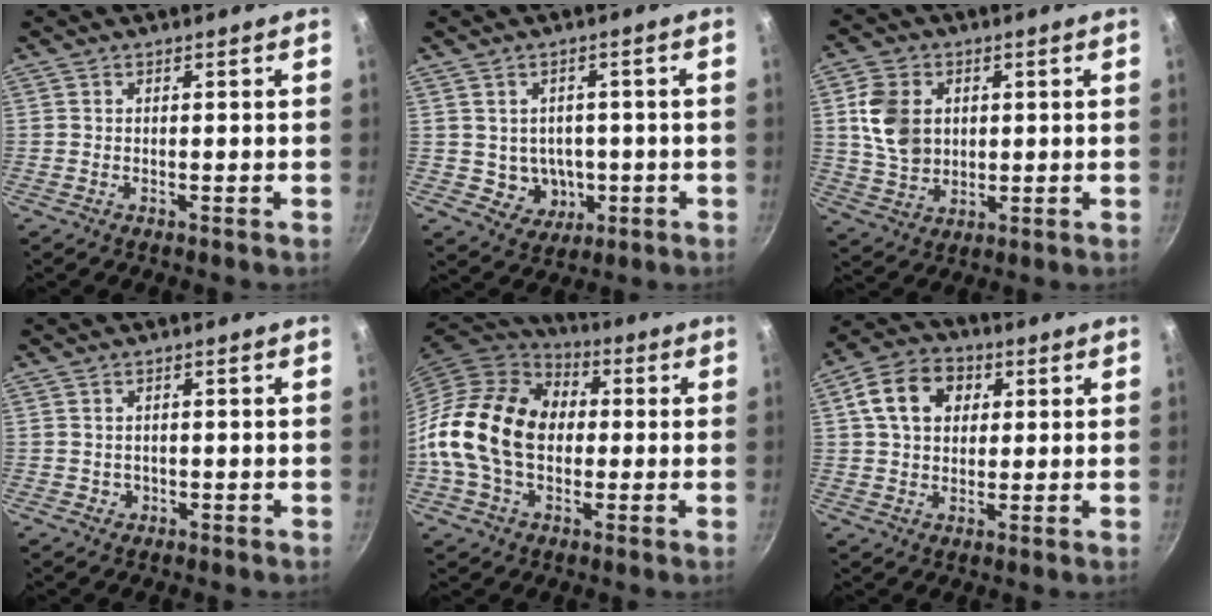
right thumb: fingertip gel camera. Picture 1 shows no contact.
{"total": 6.2, "force": [-0.6, 5.7, 2.5], "torque": [-0.015, 0.012, 0.007]}
{"total": 10.4, "force": [2.0, 8.2, 6.2], "torque": [-0.096, -0.010, 0.041]}
{"total": 1.2, "force": [-0.1, 1.2, 0.3], "torque": [-0.001, 0.000, 0.003]}
{"total": 20.0, "force": [0.2, 14.4, 13.9], "torque": [-0.228, 0.031, -0.007]}
{"total": 10.9, "force": [3.2, 8.2, 6.5], "torque": [-0.094, 0.010, 0.041]}